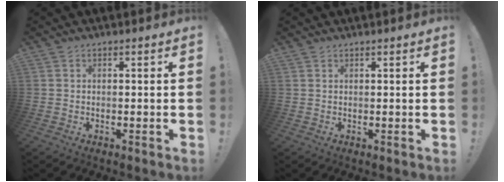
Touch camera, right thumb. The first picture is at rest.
{"total": 0.6, "force": [0.6, 0.0, 0.1], "torque": [0.003, -0.002, 0.010]}